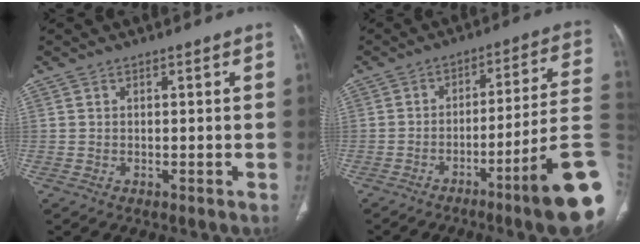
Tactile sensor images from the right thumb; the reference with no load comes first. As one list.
[{"total": 17.6, "force": [-7.4, 0.5, 15.9], "torque": [-0.167, 0.042, -0.111]}]